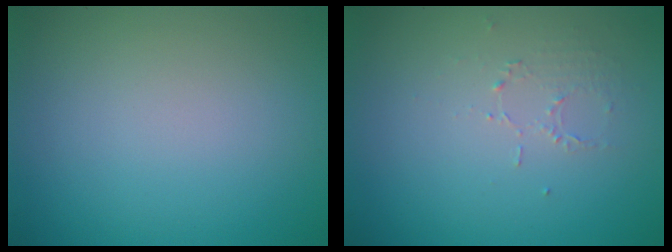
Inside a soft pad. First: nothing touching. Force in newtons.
{"total": 1.0, "press": 0.5, "slide": 0.9}